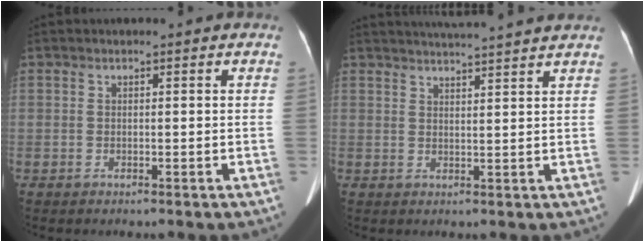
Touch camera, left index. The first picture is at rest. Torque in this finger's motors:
{"motor_torque": [0.51, -1.19, 0.01, 0.04]}